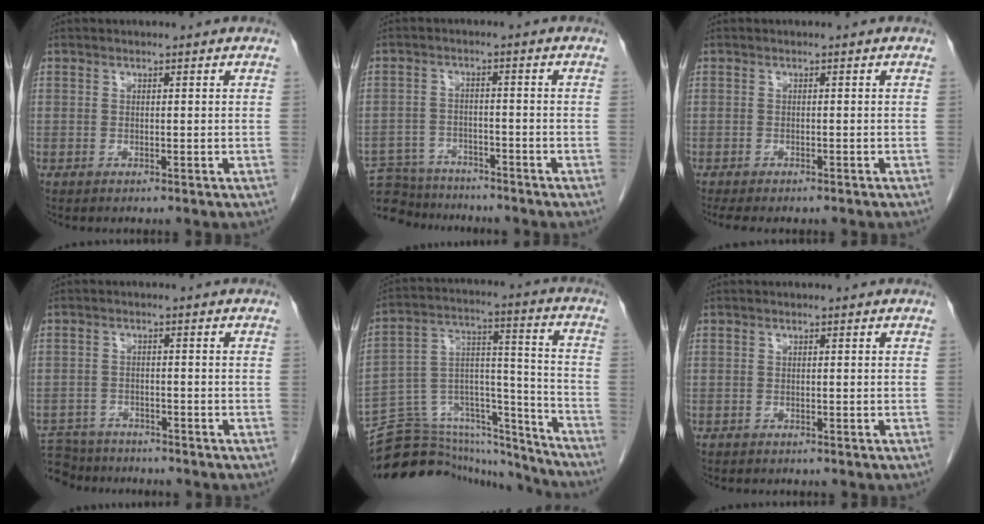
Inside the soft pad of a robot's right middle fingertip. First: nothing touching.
{"total": 10.2, "force": [-9.6, 3.2, 1.6], "torque": [-0.034, 0.007, -0.150]}
{"total": 5.4, "force": [-4.5, 1.3, 2.6], "torque": [-0.031, -0.009, -0.059]}
{"total": 7.6, "force": [-7.1, 2.6, 0.8], "torque": [-0.016, 0.002, -0.117]}
{"total": 21.6, "force": [-20.2, 5.9, 4.9], "torque": [-0.101, 0.063, -0.312]}
{"total": 1.2, "force": [-1.1, 0.5, 0.3], "torque": [-0.013, -0.001, -0.016]}